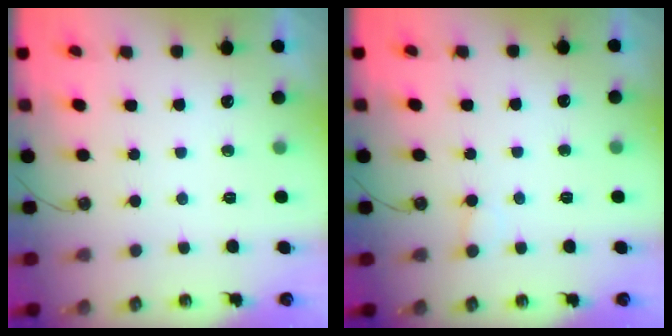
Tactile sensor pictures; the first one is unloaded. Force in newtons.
{"total": 3.7, "press": 3.7, "slide": 0.4}